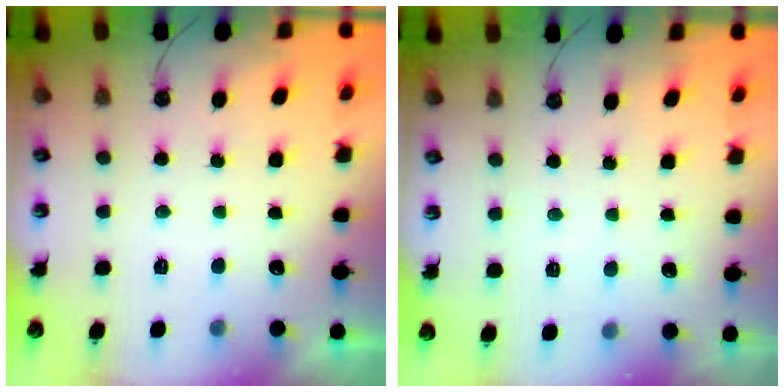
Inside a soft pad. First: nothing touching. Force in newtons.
{"total": 1.9, "press": 1.9, "slide": 0.3}